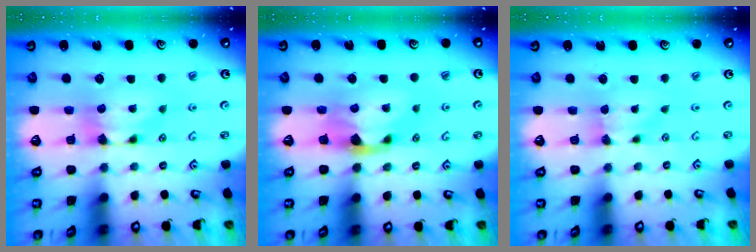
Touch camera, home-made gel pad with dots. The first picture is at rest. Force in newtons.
{"total": 2.1, "press": 1.7, "slide": 1.2}
{"total": 1.2, "press": 1.1, "slide": 0.4}